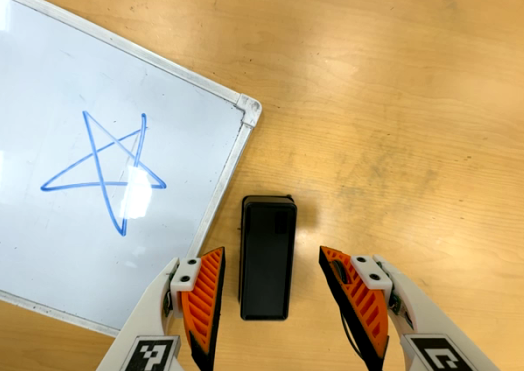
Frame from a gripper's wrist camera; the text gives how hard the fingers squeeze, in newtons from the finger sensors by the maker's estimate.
{"total": 0.0}